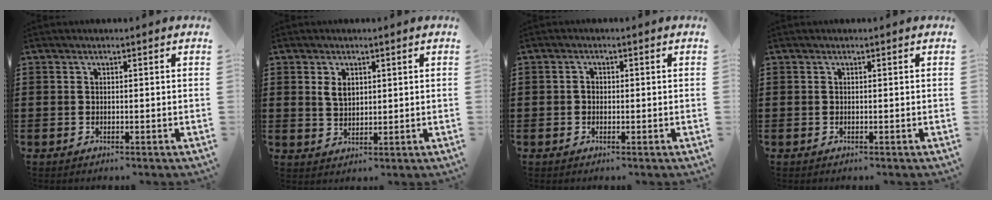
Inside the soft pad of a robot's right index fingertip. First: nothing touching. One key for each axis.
{"total": 2.7, "fx": 1.0, "fy": 1.7, "fz": 1.9, "tx": -0.042, "ty": 0.006, "tz": 0.019}
{"total": 1.1, "fx": -0.1, "fy": 0.8, "fz": 0.7, "tx": -0.016, "ty": 0.003, "tz": -0.003}
{"total": 0.0}